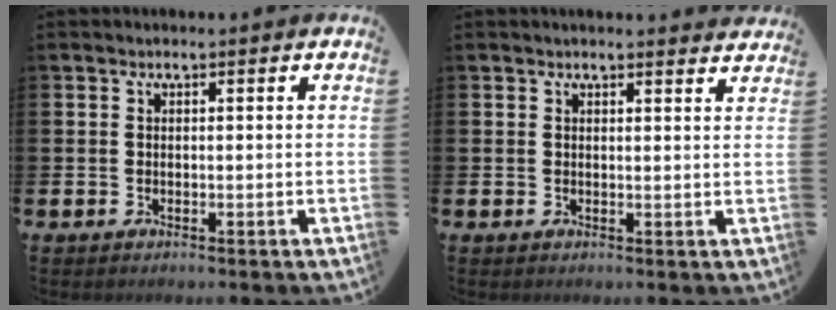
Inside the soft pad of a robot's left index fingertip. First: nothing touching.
{"total": 1.7, "force": [1.7, 0.0, 0.0], "torque": [0.010, -0.012, 0.029]}